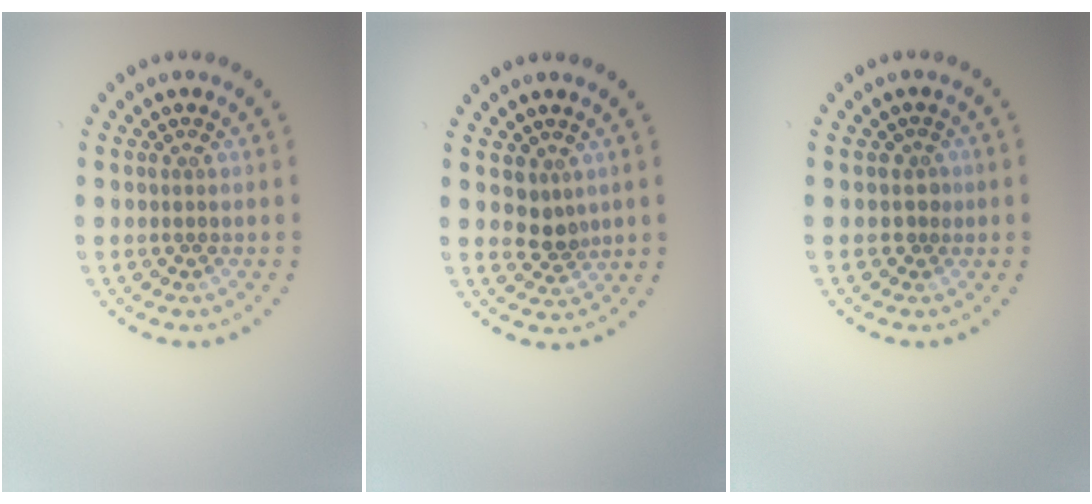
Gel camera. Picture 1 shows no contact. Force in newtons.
{"total": 1.9, "press": 1.6, "slide": 1.1}
{"total": 1.0, "press": 0.6, "slide": 0.7}